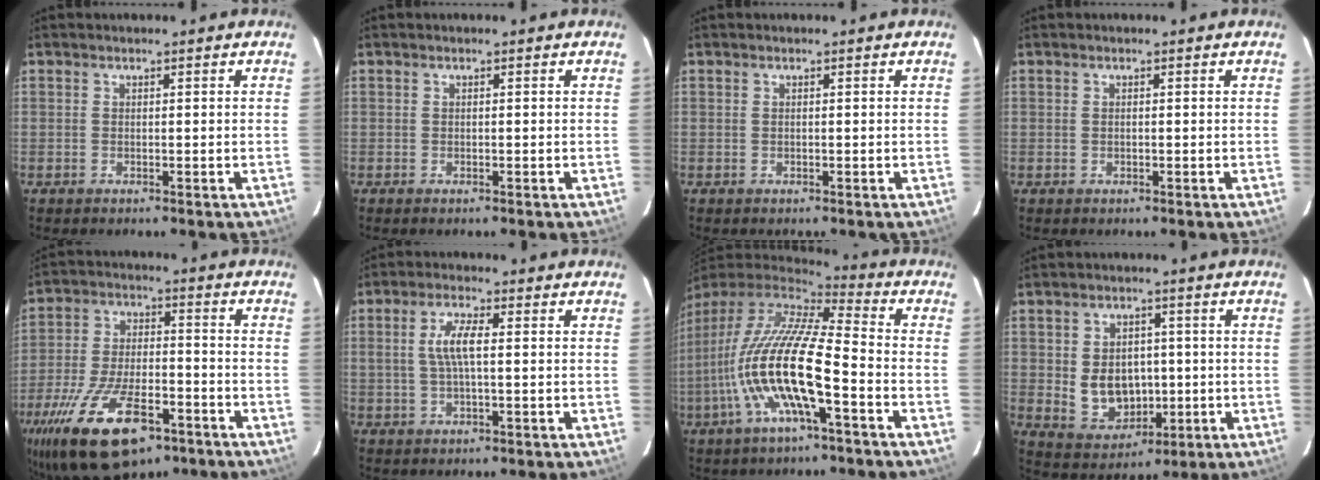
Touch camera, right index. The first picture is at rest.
{"total": 0.0}
{"total": 0.0}
{"total": 0.0}
{"total": 22.3, "force": [-13.0, 10.0, 15.1], "torque": [-0.316, -0.035, -0.215]}
{"total": 5.3, "force": [0.4, 1.3, 5.1], "torque": [-0.097, 0.005, 0.010]}
{"total": 17.5, "force": [-5.6, 3.5, 16.2], "torque": [-0.296, -0.025, -0.112]}
{"total": 8.9, "force": [-0.5, 7.3, 5.1], "torque": [-0.111, 0.001, 0.015]}